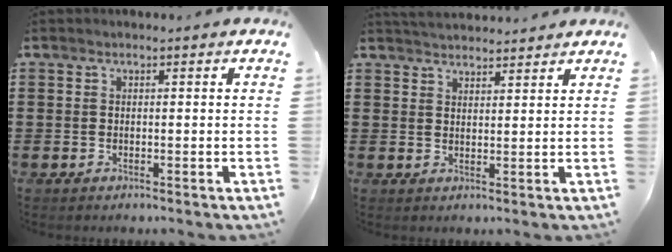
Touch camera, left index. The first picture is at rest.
{"total": 2.9, "force": [2.9, 0.1, 0.0], "torque": [-0.008, -0.006, 0.056]}